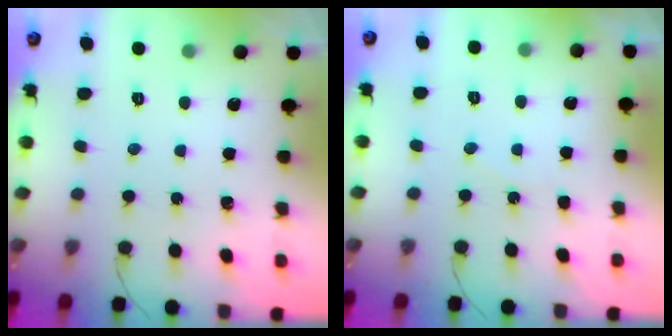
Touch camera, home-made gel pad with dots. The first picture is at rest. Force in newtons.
{"total": 4.4, "press": 4.4, "slide": 0.4}